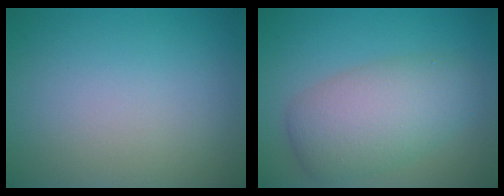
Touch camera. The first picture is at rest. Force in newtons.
{"total": 5.8, "press": 5.7, "slide": 0.3}